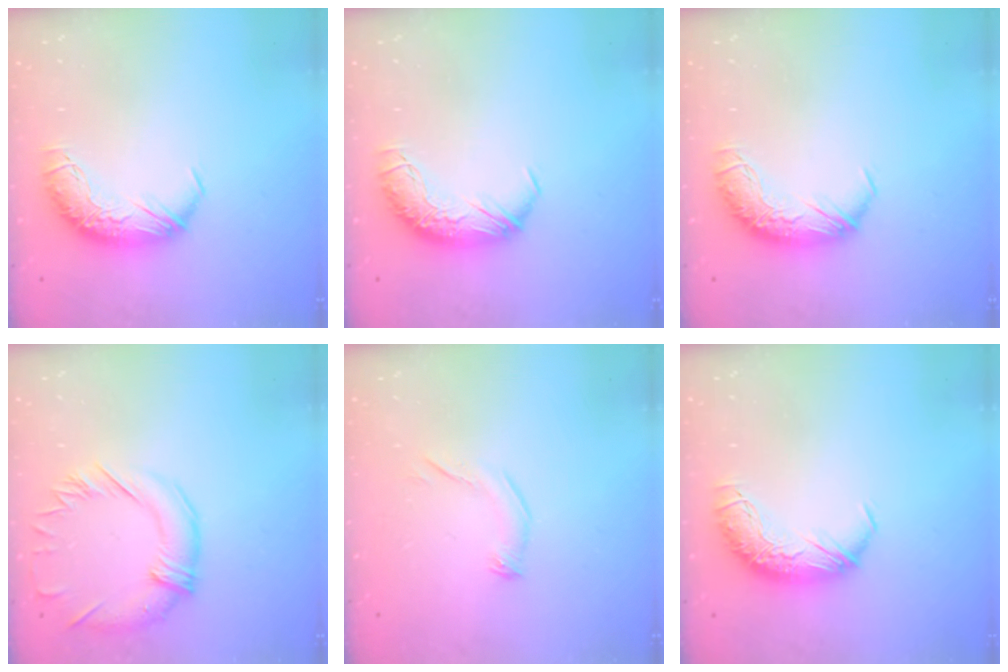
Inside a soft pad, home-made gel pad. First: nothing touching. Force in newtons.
{"total": 0.0}
{"total": 0.0}
{"total": 1.9, "press": 1.6, "slide": 1.1}
{"total": 4.8, "press": 4.8, "slide": 0.6}
{"total": 0.0}